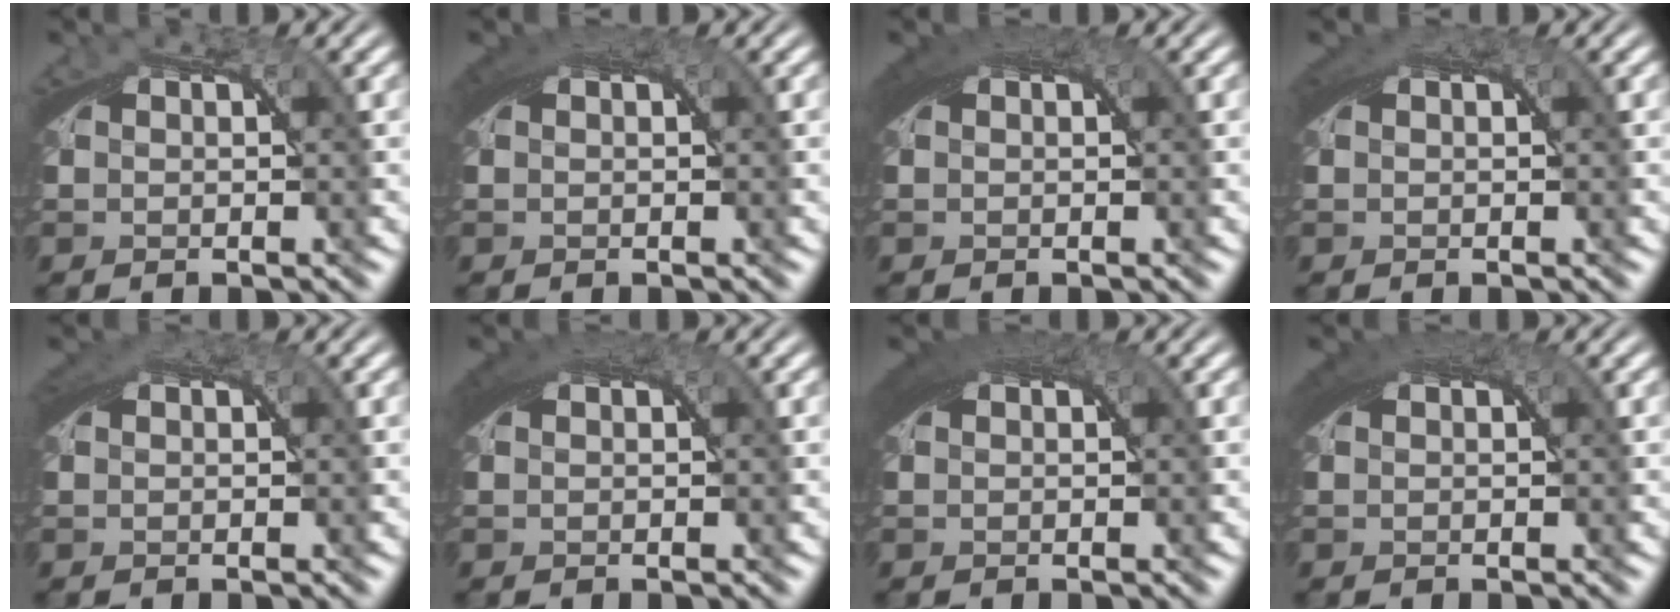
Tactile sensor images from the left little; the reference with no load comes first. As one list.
[{"total": 2.9, "force": [1.4, 0.9, 2.3], "torque": [-0.036, 0.011, 0.019]}, {"total": 3.5, "force": [1.5, 1.2, 2.9], "torque": [-0.043, 0.012, 0.020]}, {"total": 2.3, "force": [1.2, 0.9, 1.8], "torque": [-0.028, 0.010, 0.015]}, {"total": 2.0, "force": [1.0, 0.9, 1.5], "torque": [-0.023, 0.009, 0.012]}, {"total": 3.2, "force": [1.5, 1.1, 2.7], "torque": [-0.041, 0.011, 0.020]}, {"total": 4.0, "force": [1.7, 1.4, 3.3], "torque": [-0.045, 0.014, 0.022]}, {"total": 3.4, "force": [1.6, 1.1, 2.8], "torque": [-0.039, 0.013, 0.020]}]